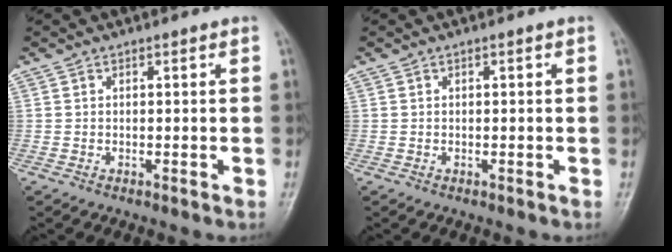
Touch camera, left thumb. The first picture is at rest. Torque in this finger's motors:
{"motor_torque": [-0.02, 0.02, -0.01, -0.01, 0.00]}